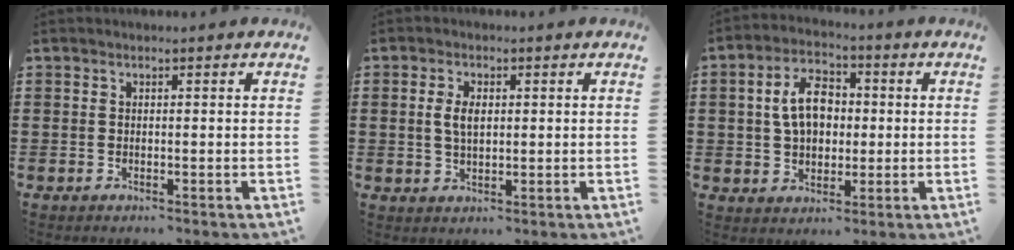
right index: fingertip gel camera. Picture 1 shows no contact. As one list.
[{"total": 3.6, "force": [0.4, 1.9, 3.1], "torque": [-0.070, 0.006, 0.004]}, {"total": 8.1, "force": [0.6, 5.2, 6.2], "torque": [-0.117, 0.013, 0.004]}]